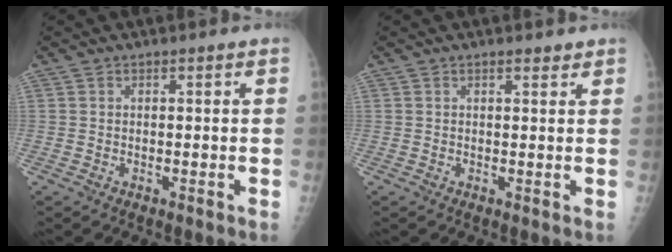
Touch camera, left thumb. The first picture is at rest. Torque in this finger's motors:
{"motor_torque": [-0.08, -0.10, -0.01, 0.22, -0.01]}